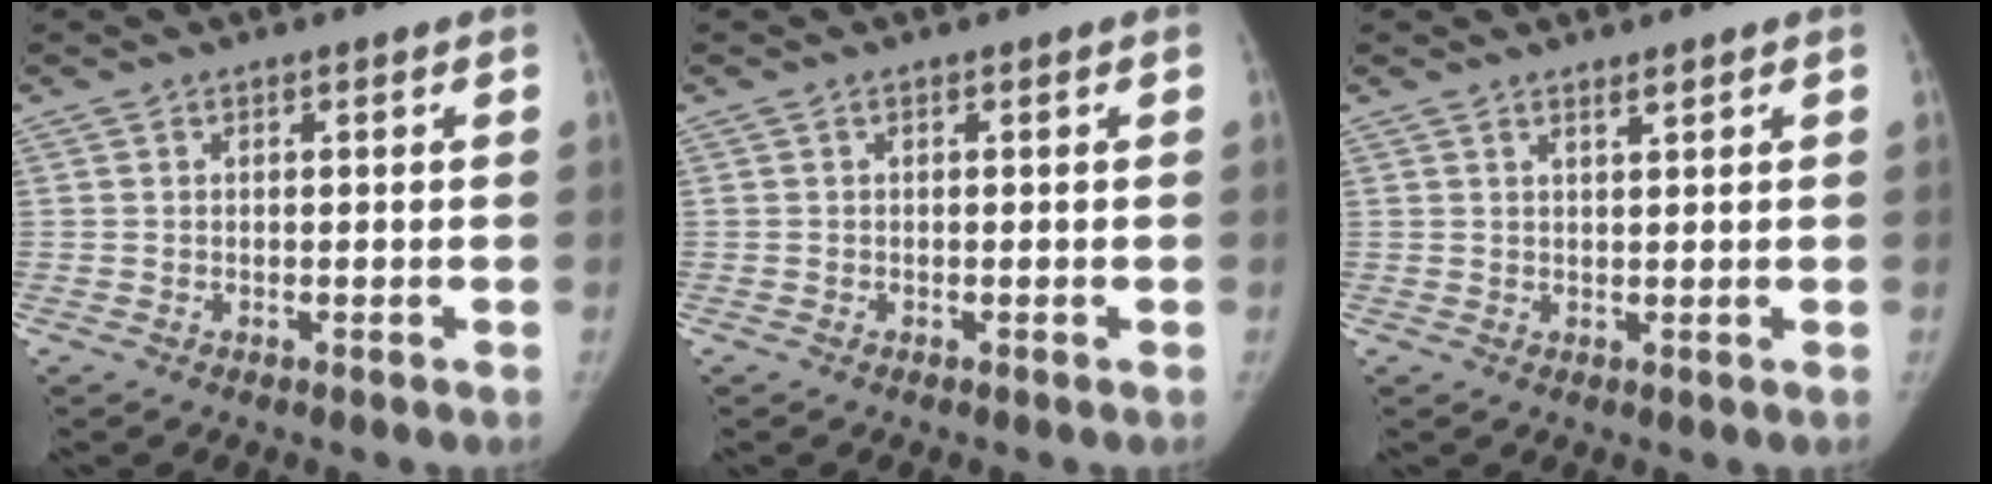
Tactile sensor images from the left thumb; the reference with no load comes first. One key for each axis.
{"total": 0.0}
{"total": 1.3, "fx": 1.1, "fy": 0.1, "fz": 0.8, "tx": -0.012, "ty": -0.010, "tz": 0.020}